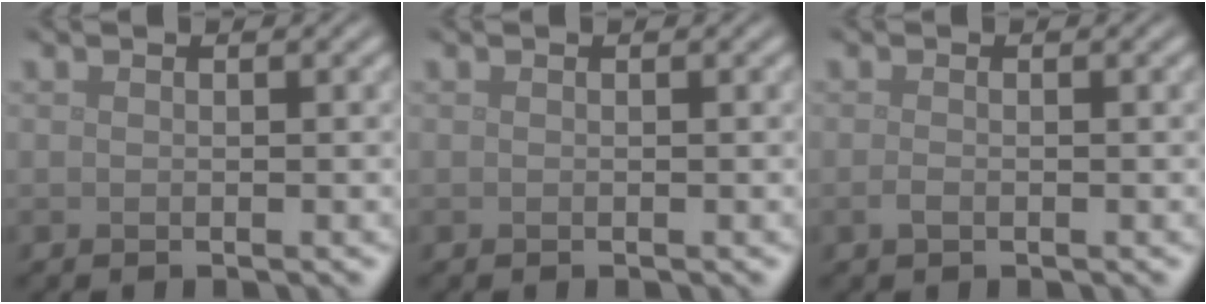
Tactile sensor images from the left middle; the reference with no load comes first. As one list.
[{"total": 0.0}, {"total": 0.7, "force": [-0.3, 0.3, 0.6], "torque": [-0.014, -0.002, -0.007]}]